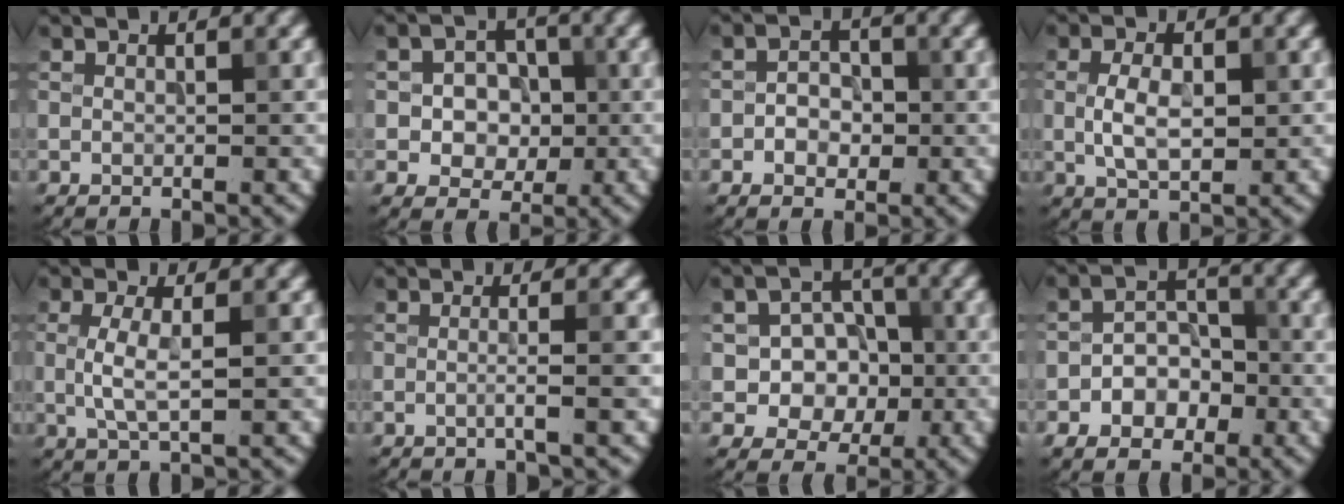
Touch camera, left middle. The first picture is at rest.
{"total": 4.1, "force": [-0.4, 3.5, 2.1], "torque": [-0.016, -0.003, -0.023]}
{"total": 2.6, "force": [-0.7, 2.0, 1.6], "torque": [-0.021, 0.002, -0.016]}
{"total": 4.0, "force": [0.0, 2.2, 3.4], "torque": [-0.071, 0.000, 0.002]}
{"total": 3.0, "force": [0.1, 0.8, 2.9], "torque": [-0.065, -0.001, 0.000]}
{"total": 2.2, "force": [-0.4, 0.5, 2.1], "torque": [-0.028, 0.000, -0.018]}
{"total": 6.6, "force": [-0.8, 5.6, 3.4], "torque": [-0.028, 0.008, -0.032]}
{"total": 4.1, "force": [-1.8, 3.0, 2.2], "torque": [-0.028, 0.001, -0.032]}